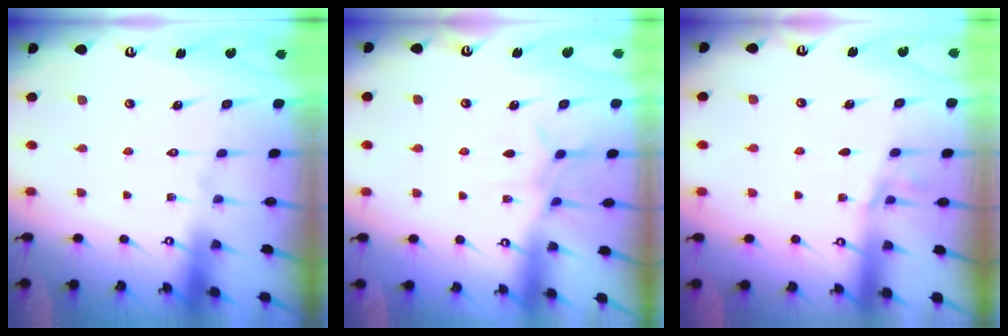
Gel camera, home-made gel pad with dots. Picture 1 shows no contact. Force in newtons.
{"total": 6.7, "press": 6.7, "slide": 0.8}
{"total": 1.3, "press": 1.2, "slide": 0.3}